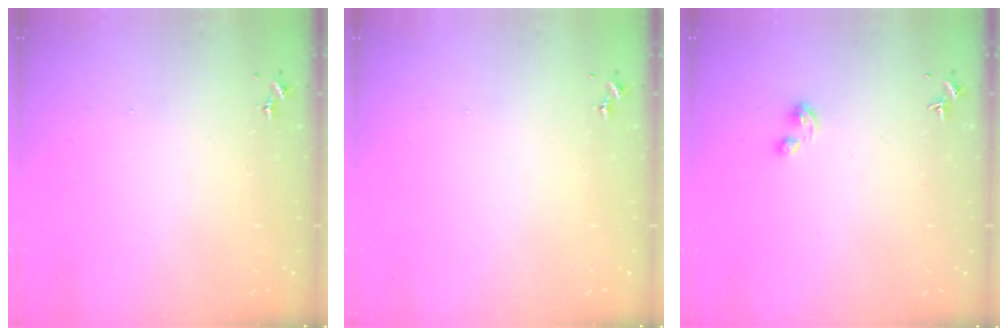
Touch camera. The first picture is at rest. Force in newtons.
{"total": 0.0}
{"total": 2.9, "press": 2.9, "slide": 0.5}